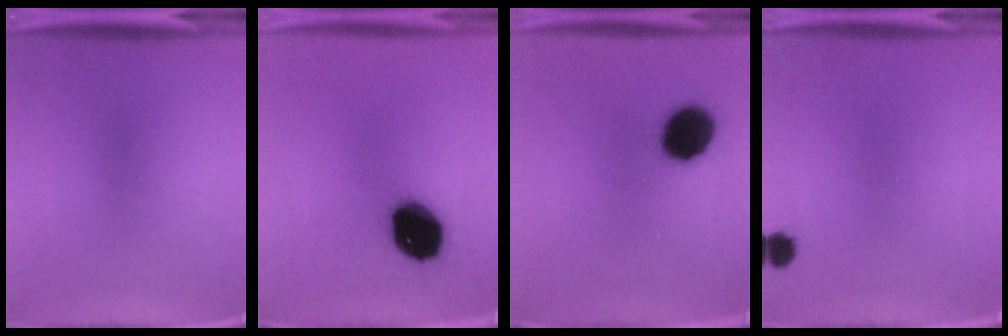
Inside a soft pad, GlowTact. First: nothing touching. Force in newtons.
{"total": 17.6}
{"total": 13.1}
{"total": 2.3}